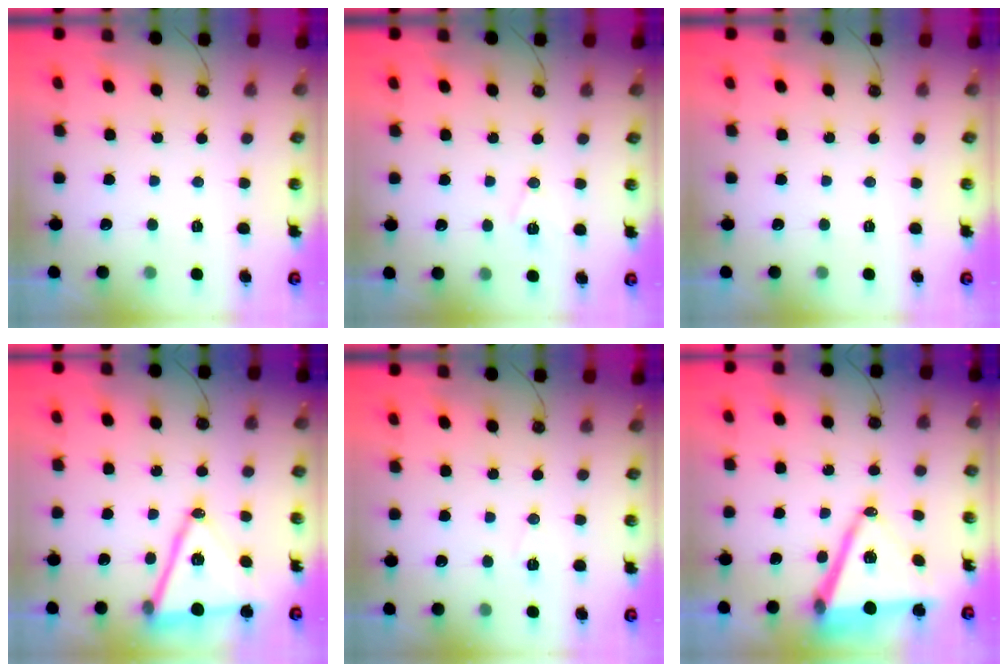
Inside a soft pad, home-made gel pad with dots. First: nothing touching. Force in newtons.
{"total": 6.6, "press": 5.5, "slide": 3.8}
{"total": 0.0}
{"total": 15.7, "press": 15.2, "slide": 3.7}
{"total": 5.2, "press": 2.8, "slide": 4.4}
{"total": 15.2, "press": 14.7, "slide": 3.9}